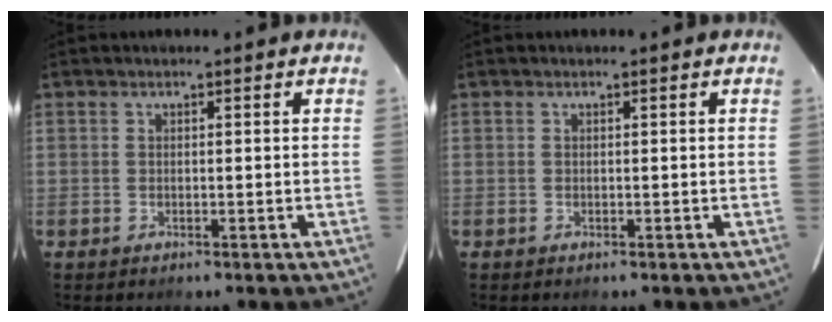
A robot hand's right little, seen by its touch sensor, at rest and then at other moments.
{"total": 0.0}